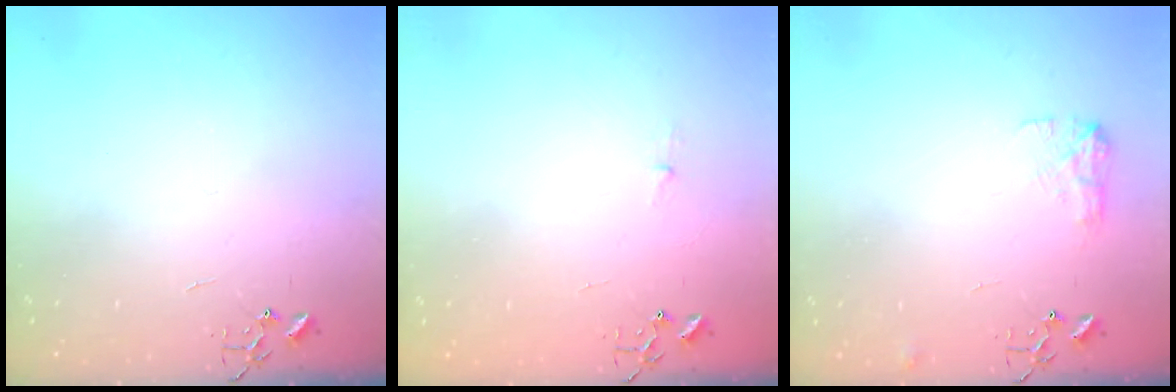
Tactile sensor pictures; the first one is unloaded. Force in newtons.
{"total": 2.6, "press": 2.5, "slide": 0.4}
{"total": 8.3, "press": 8.2, "slide": 0.3}